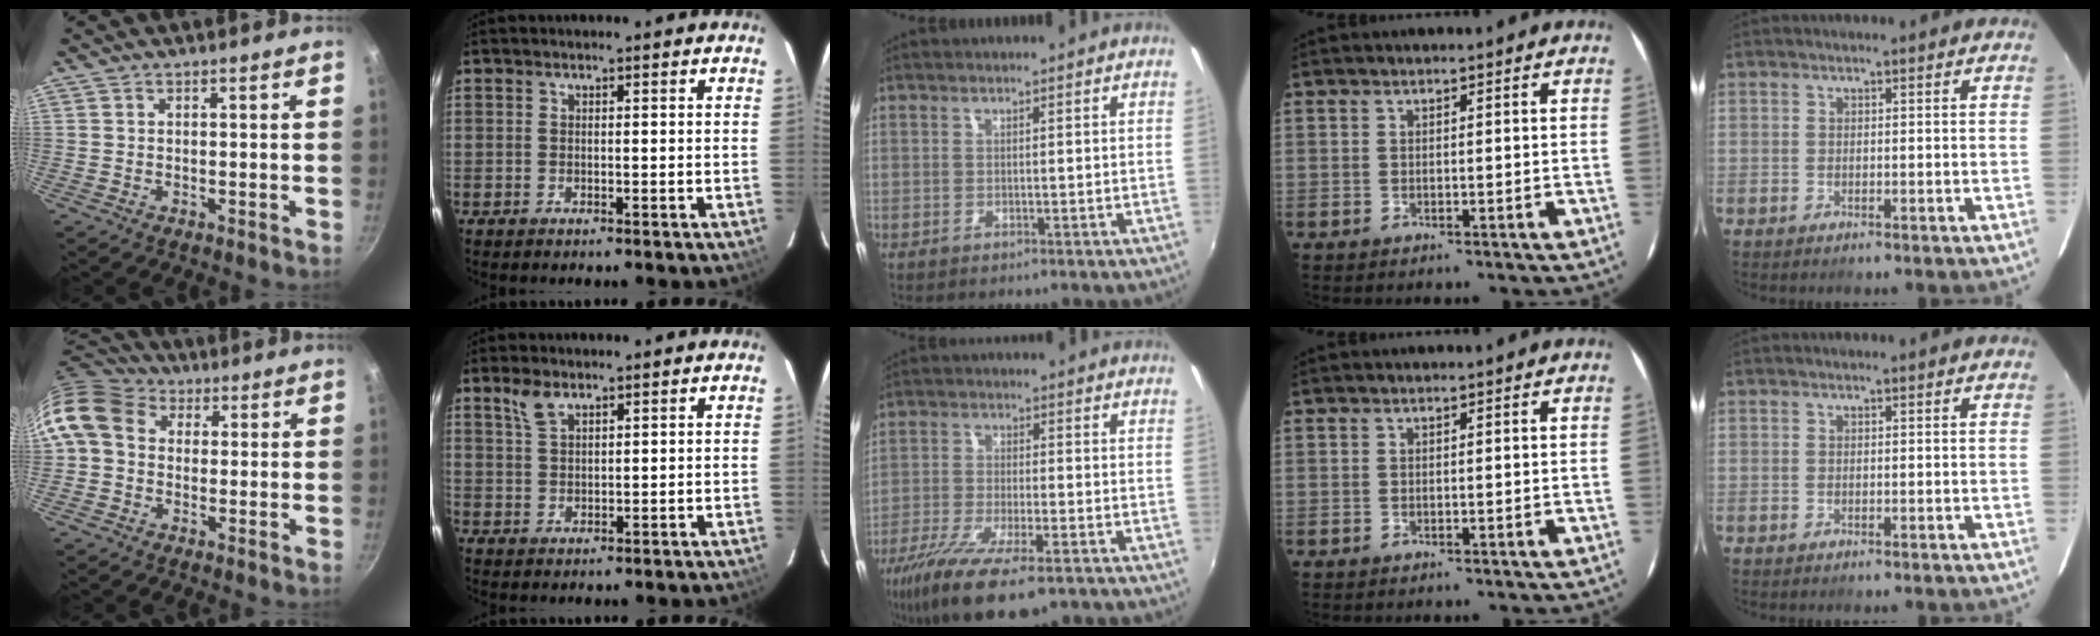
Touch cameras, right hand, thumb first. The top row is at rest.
{"thumb": {"total": 11.4, "force": [2.1, 9.2, 6.4], "torque": [-0.114, 0.022, 0.019]}, "index": {"total": 3.7, "force": [2.6, 1.6, 2.1], "torque": [-0.041, 0.006, 0.053]}, "middle": {"total": 14.5, "force": [-9.6, 3.9, 10.1], "torque": [-0.212, -0.049, -0.172]}}